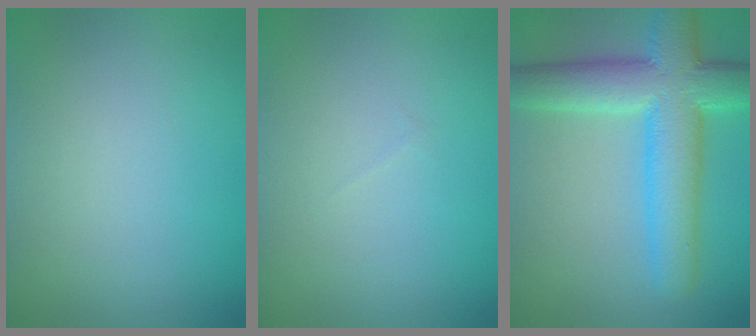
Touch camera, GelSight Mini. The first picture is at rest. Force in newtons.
{"total": 0.0}
{"total": 8.6, "press": 8.6, "slide": 0.3}